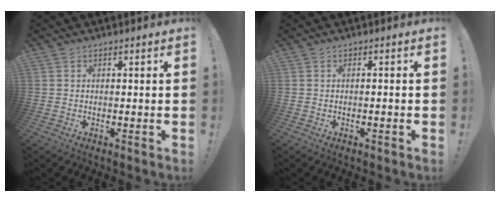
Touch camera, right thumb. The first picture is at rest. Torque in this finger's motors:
{"motor_torque": [0.01, -0.38, 0.12, -0.04, -0.02]}